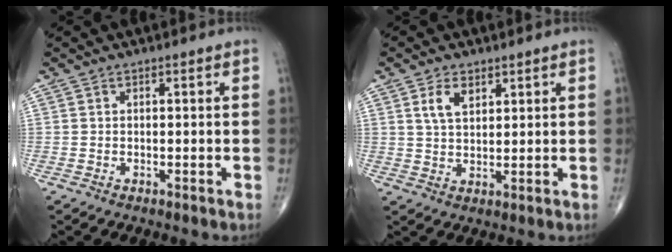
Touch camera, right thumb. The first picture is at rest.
{"total": 4.7, "force": [2.4, 2.6, 3.1], "torque": [-0.050, -0.011, 0.047]}